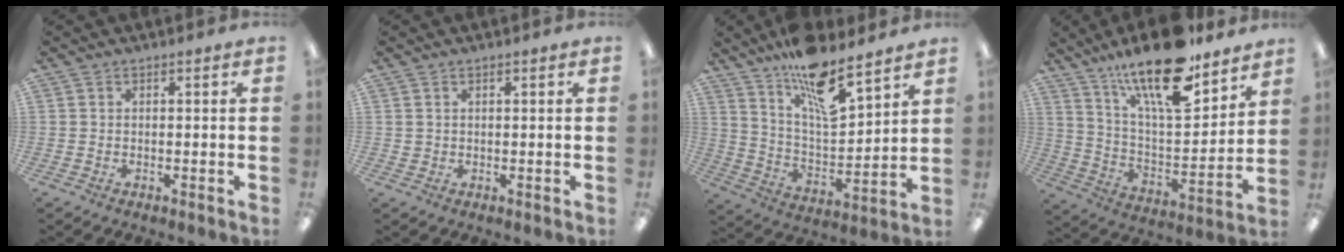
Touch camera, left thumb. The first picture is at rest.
{"total": 1.0, "force": [0.6, 0.7, 0.1], "torque": [-0.003, 0.002, 0.011]}
{"total": 15.8, "force": [12.2, 5.0, 8.8], "torque": [-0.148, -0.081, 0.208]}
{"total": 21.3, "force": [15.1, 6.9, 13.3], "torque": [-0.223, -0.096, 0.255]}